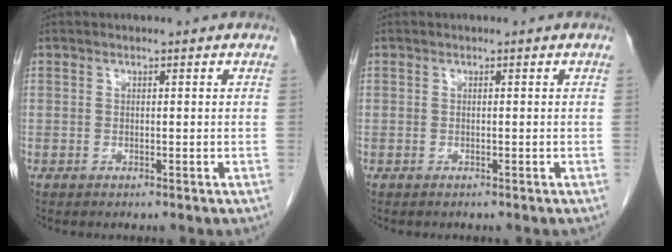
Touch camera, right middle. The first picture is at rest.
{"total": 0.0}